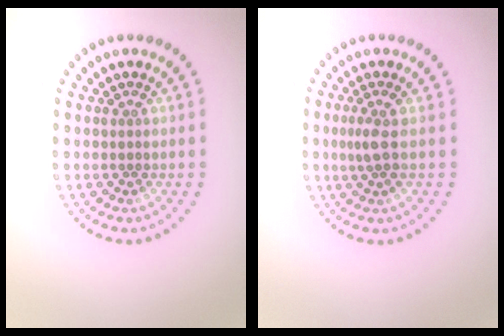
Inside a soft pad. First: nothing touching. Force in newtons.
{"total": 1.8, "press": 1.4, "slide": 1.1}